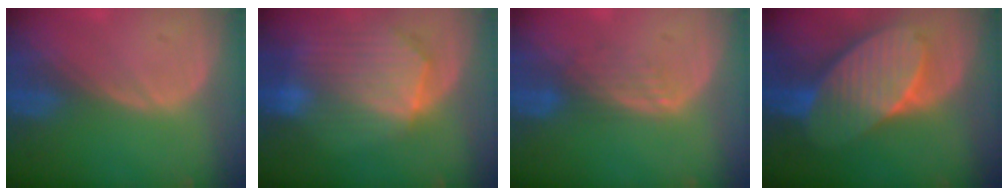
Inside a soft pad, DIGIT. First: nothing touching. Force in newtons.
{"total": 10.3, "press": 8.9, "slide": 5.1}
{"total": 3.5, "press": 2.9, "slide": 2.1}
{"total": 10.3, "press": 10.3, "slide": 0.7}